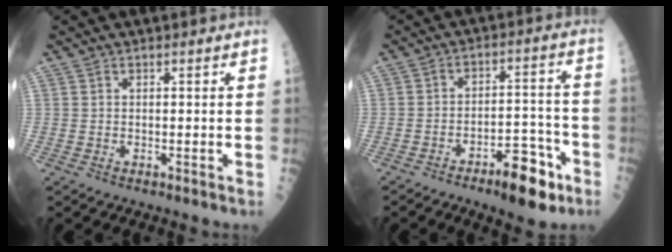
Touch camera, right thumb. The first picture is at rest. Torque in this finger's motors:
{"motor_torque": [2.61, 2.40, 0.92, -0.52, 0.03]}